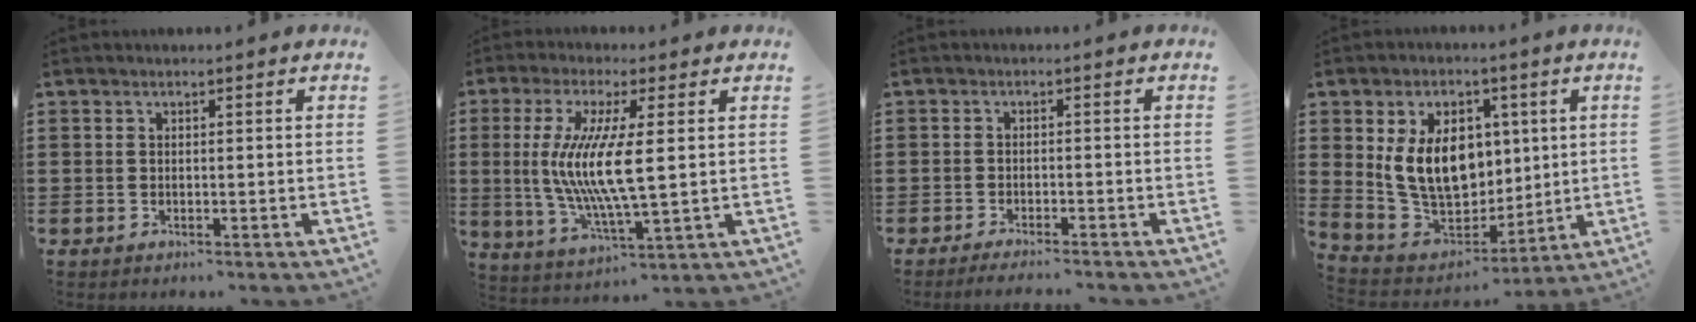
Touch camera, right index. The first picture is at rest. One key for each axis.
{"total": 9.8, "fx": 1.2, "fy": 1.7, "fz": 9.5, "tx": -0.208, "ty": -0.014, "tz": 0.013}
{"total": 1.7, "fx": -1.7, "fy": -0.1, "fz": 0.5, "tx": -0.008, "ty": 0.001, "tz": -0.033}
{"total": 12.8, "fx": 2.2, "fy": 9.3, "fz": 8.6, "tx": -0.194, "ty": 0.006, "tz": 0.039}